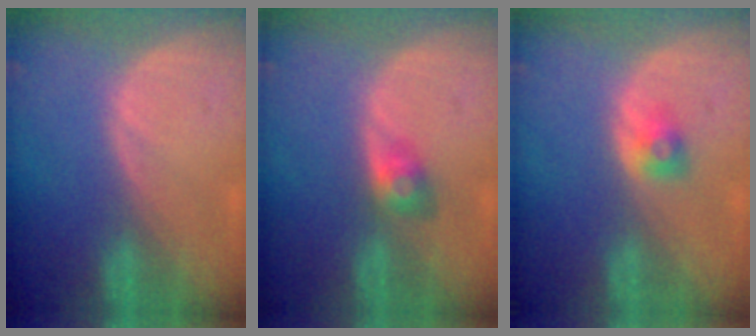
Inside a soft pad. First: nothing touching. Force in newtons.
{"total": 3.0, "press": 2.7, "slide": 1.3}
{"total": 2.0, "press": 2.0, "slide": 0.3}